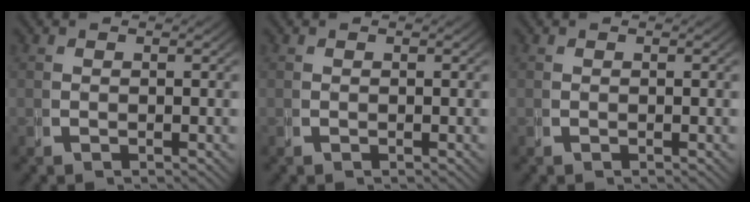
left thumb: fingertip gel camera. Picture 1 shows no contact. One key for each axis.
{"total": 0.0}
{"total": 0.0}